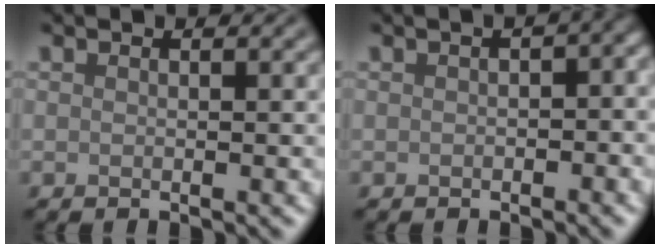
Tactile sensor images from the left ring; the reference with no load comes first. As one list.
[{"total": 3.0, "force": [0.1, 1.8, 2.4], "torque": [-0.012, 0.005, 0.004]}]